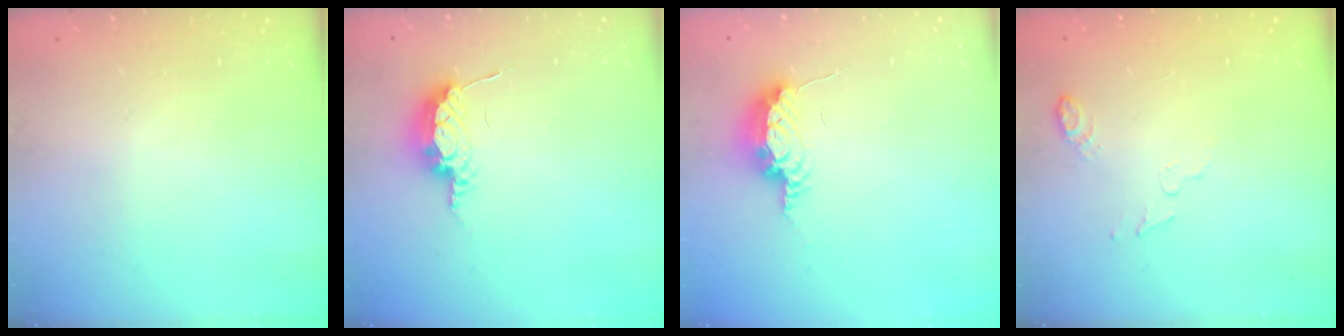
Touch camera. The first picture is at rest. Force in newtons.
{"total": 7.8, "press": 7.6, "slide": 1.8}
{"total": 12.0, "press": 9.0, "slide": 8.0}
{"total": 6.3, "press": 6.2, "slide": 1.1}